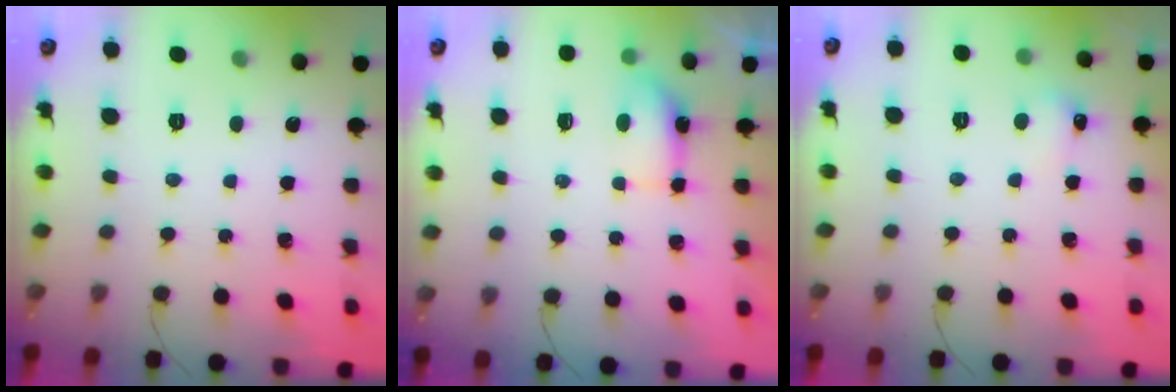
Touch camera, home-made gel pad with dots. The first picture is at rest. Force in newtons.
{"total": 4.9, "press": 4.8, "slide": 0.7}
{"total": 7.2, "press": 4.2, "slide": 5.8}